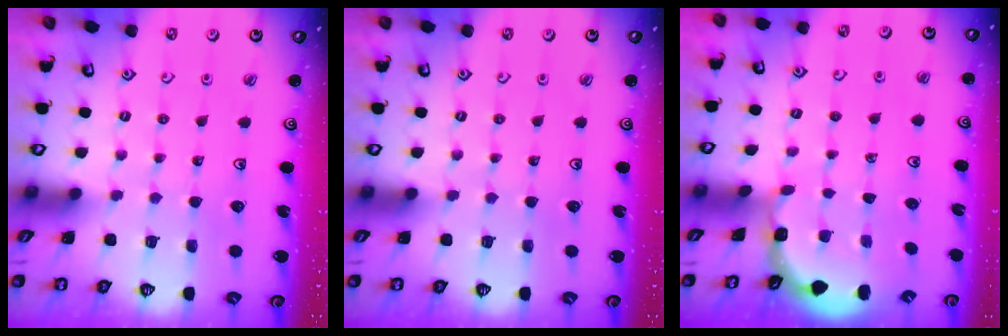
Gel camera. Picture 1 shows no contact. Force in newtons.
{"total": 0.0}
{"total": 1.7, "press": 1.7, "slide": 0.2}